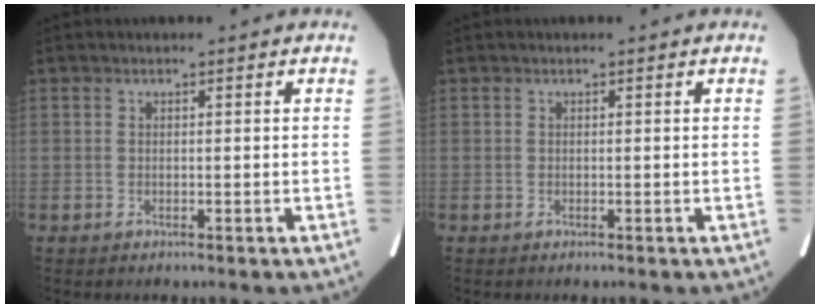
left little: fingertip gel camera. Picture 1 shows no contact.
{"total": 0.0}